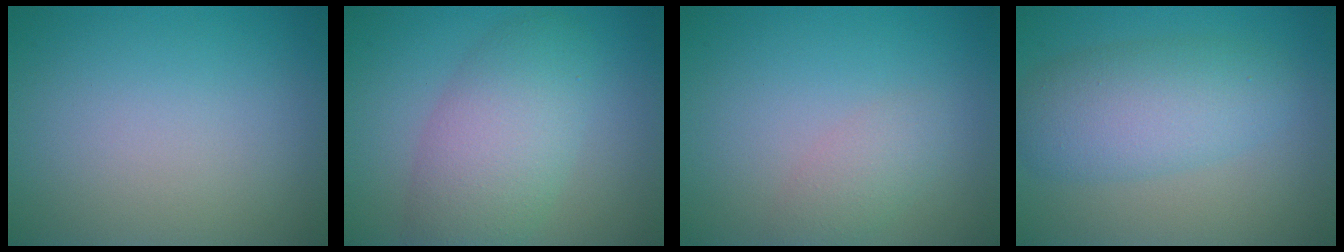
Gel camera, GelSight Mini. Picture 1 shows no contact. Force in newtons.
{"total": 6.0, "press": 6.0, "slide": 0.5}
{"total": 1.8, "press": 1.8, "slide": 0.1}
{"total": 5.4, "press": 5.4, "slide": 0.1}